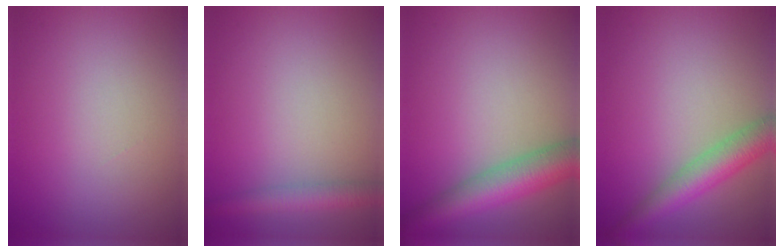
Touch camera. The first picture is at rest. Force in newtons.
{"total": 2.6, "press": 2.6, "slide": 0.1}
{"total": 6.0, "press": 6.0, "slide": 0.2}
{"total": 4.4, "press": 4.4, "slide": 0.1}